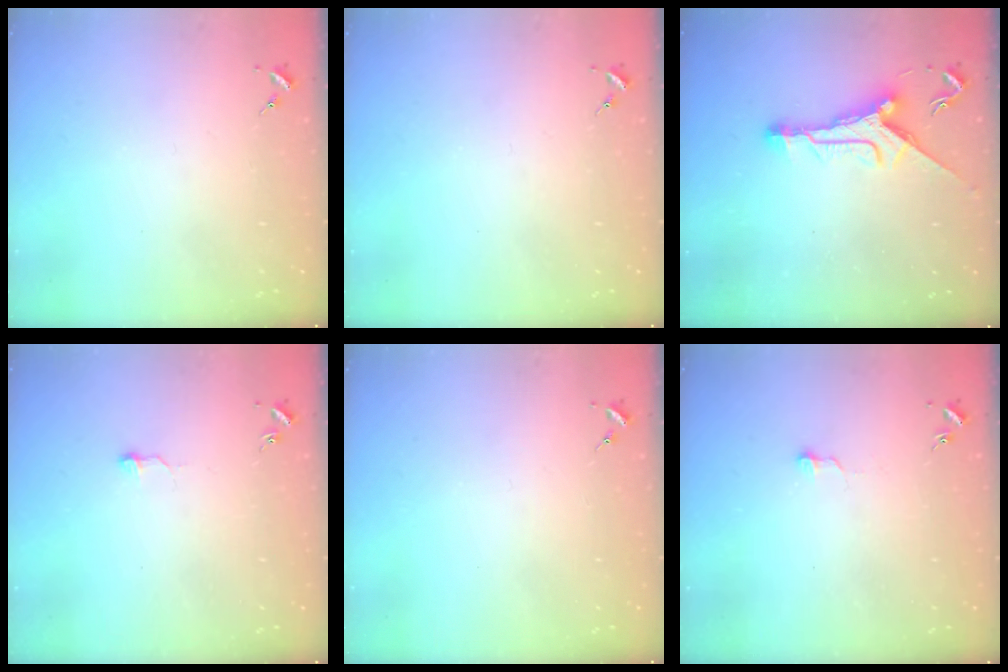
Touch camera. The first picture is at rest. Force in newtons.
{"total": 0.0}
{"total": 10.9, "press": 10.9, "slide": 0.7}
{"total": 4.1, "press": 4.1, "slide": 0.5}
{"total": 0.0}
{"total": 3.6, "press": 3.6, "slide": 0.3}